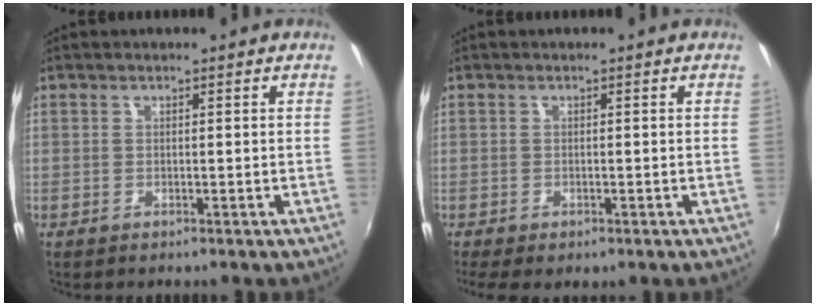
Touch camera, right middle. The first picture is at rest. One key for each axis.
{"total": 4.3, "fx": -2.7, "fy": 1.8, "fz": 2.8, "tx": -0.059, "ty": -0.021, "tz": -0.041}